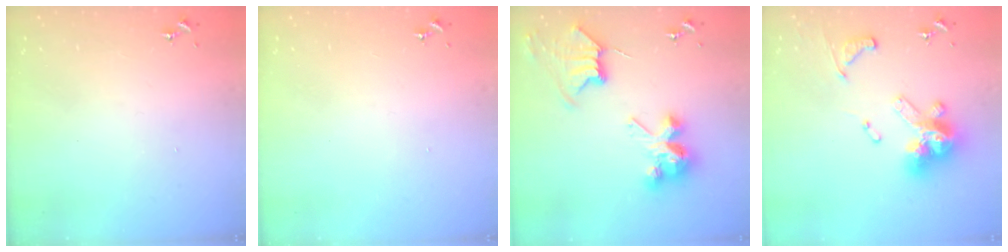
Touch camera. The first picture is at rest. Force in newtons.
{"total": 0.0}
{"total": 10.8, "press": 10.7, "slide": 1.2}
{"total": 18.2, "press": 18.0, "slide": 2.1}